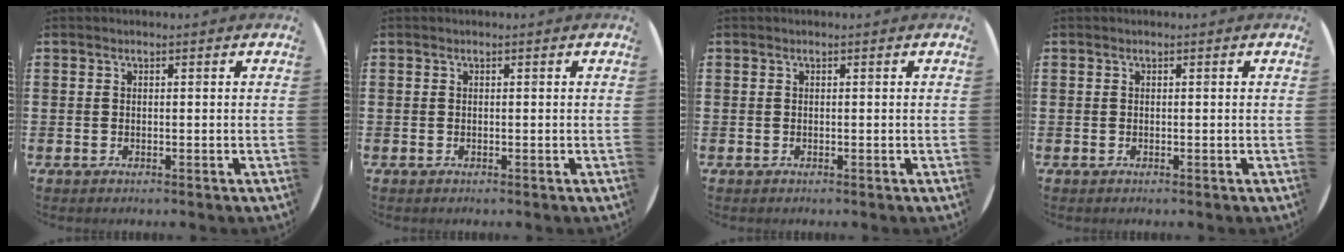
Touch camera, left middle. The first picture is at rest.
{"total": 0.0}
{"total": 0.0}
{"total": 0.0}